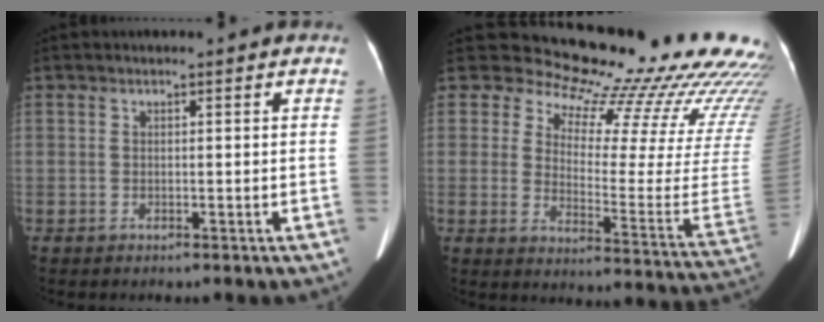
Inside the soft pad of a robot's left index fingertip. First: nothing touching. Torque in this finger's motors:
{"motor_torque": [-0.61, -1.47, -0.15, -0.14]}